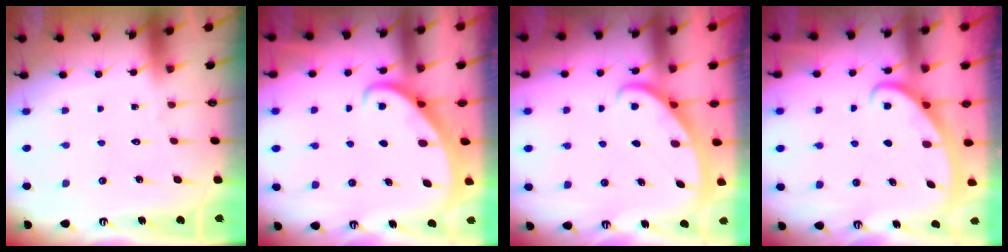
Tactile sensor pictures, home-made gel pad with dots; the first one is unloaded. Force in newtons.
{"total": 2.2, "press": 2.2, "slide": 0.3}
{"total": 2.7, "press": 2.7, "slide": 0.1}
{"total": 2.8, "press": 2.8, "slide": 0.3}